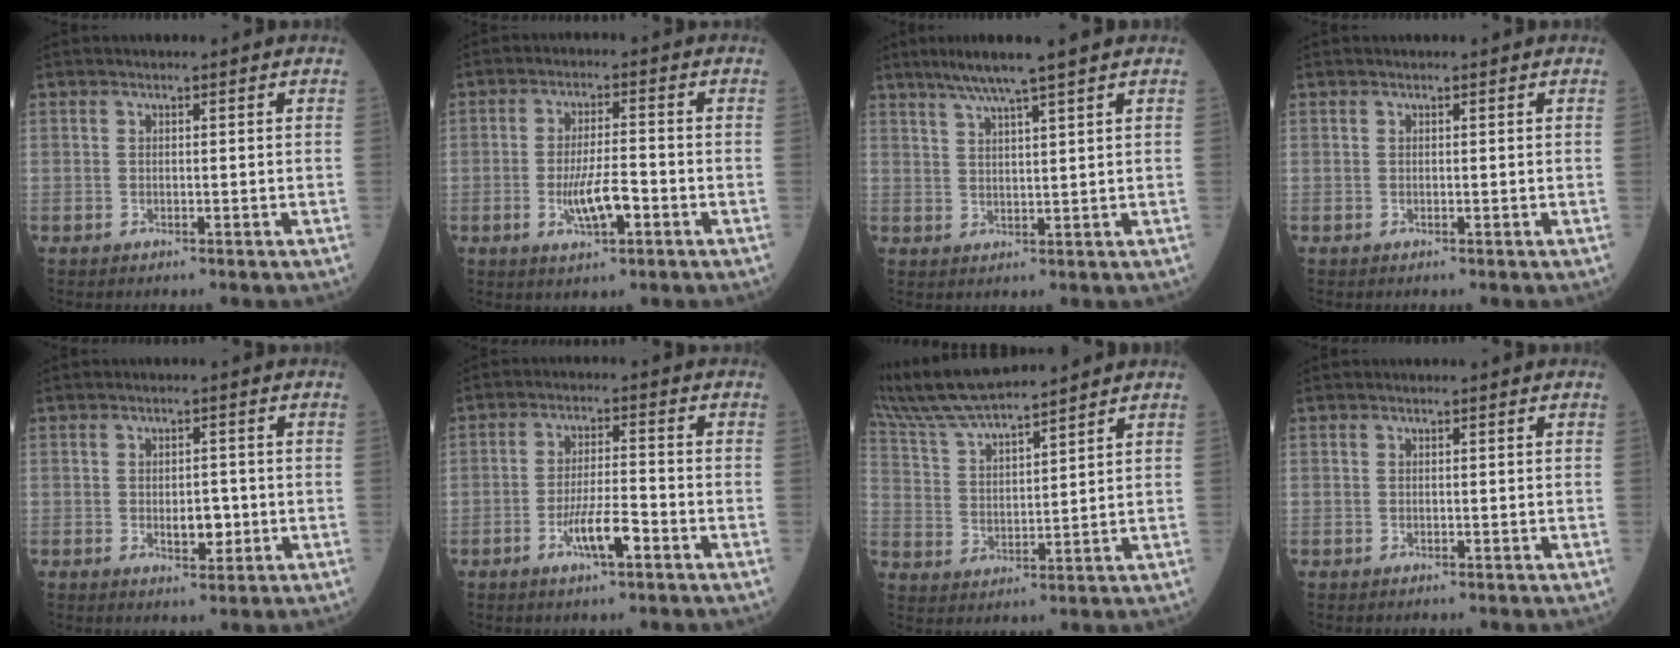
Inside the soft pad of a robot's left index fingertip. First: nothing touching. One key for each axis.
{"total": 6.0, "fx": -2.2, "fy": 1.4, "fz": 5.5, "tx": -0.106, "ty": -0.003, "tz": -0.038}
{"total": 5.6, "fx": 4.4, "fy": -1.0, "fz": 3.4, "tx": -0.066, "ty": 0.008, "tz": 0.083}
{"total": 0.0}
{"total": 3.5, "fx": -0.8, "fy": 1.8, "fz": 2.9, "tx": -0.040, "ty": 0.002, "tz": -0.007}
{"total": 5.8, "fx": -3.0, "fy": 0.9, "fz": 4.9, "tx": -0.096, "ty": -0.002, "tz": -0.056}
{"total": 12.4, "fx": 11.4, "fy": 0.7, "fz": 4.8, "tx": -0.100, "ty": 0.025, "tz": 0.224}
{"total": 0.0}